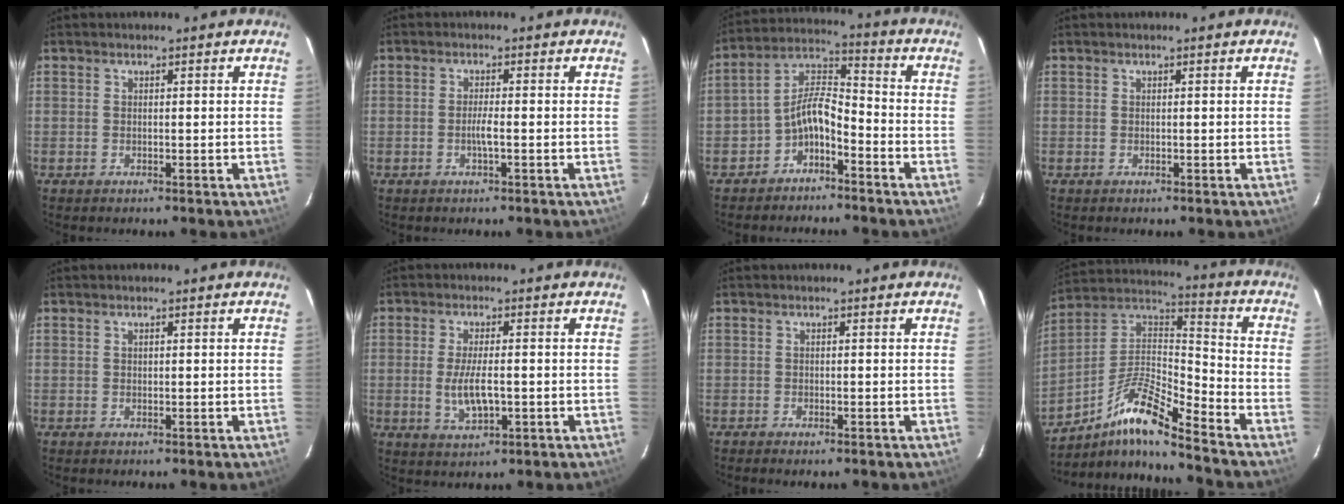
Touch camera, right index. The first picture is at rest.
{"total": 2.2, "force": [-0.7, 0.1, 2.1], "torque": [-0.039, 0.002, -0.012]}
{"total": 7.8, "force": [-4.6, 3.8, 5.0], "torque": [-0.109, 0.029, -0.083]}
{"total": 0.0}
{"total": 0.6, "force": [0.2, 0.4, 0.4], "torque": [-0.004, 0.004, 0.005]}
{"total": 6.7, "force": [-1.1, 2.4, 6.2], "torque": [-0.122, -0.007, -0.014]}
{"total": 1.7, "force": [-1.2, 0.7, 1.0], "torque": [-0.022, -0.005, -0.020]}
{"total": 13.8, "force": [-9.9, 1.6, 9.5], "torque": [-0.185, 0.013, -0.200]}